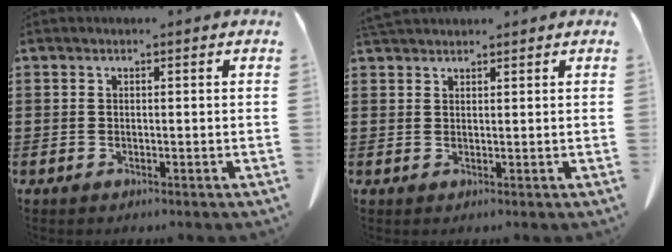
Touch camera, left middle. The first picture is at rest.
{"total": 2.0, "force": [1.8, 0.5, 0.5], "torque": [-0.014, 0.004, 0.036]}